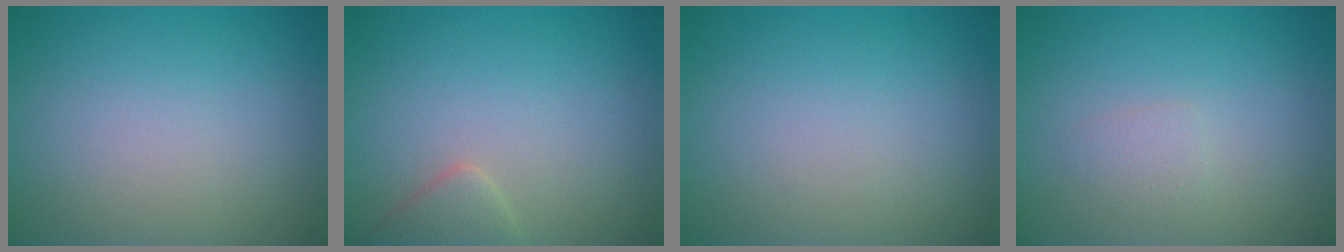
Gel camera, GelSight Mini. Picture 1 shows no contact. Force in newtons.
{"total": 1.9, "press": 1.9, "slide": 0.2}
{"total": 0.0}
{"total": 1.0, "press": 1.0, "slide": 0.2}